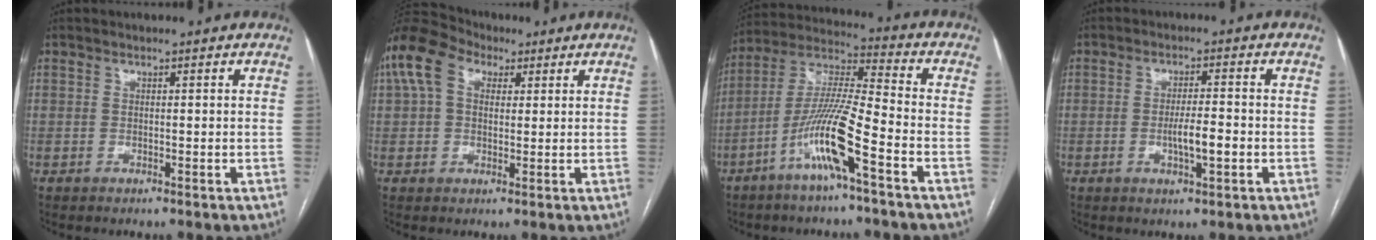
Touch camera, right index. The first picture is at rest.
{"total": 9.4, "force": [3.9, 6.2, 5.9], "torque": [-0.139, 0.052, 0.069]}
{"total": 12.9, "force": [-6.1, 0.3, 11.3], "torque": [-0.232, -0.001, -0.121]}
{"total": 4.6, "force": [-1.2, 0.7, 4.4], "torque": [-0.079, -0.003, -0.018]}